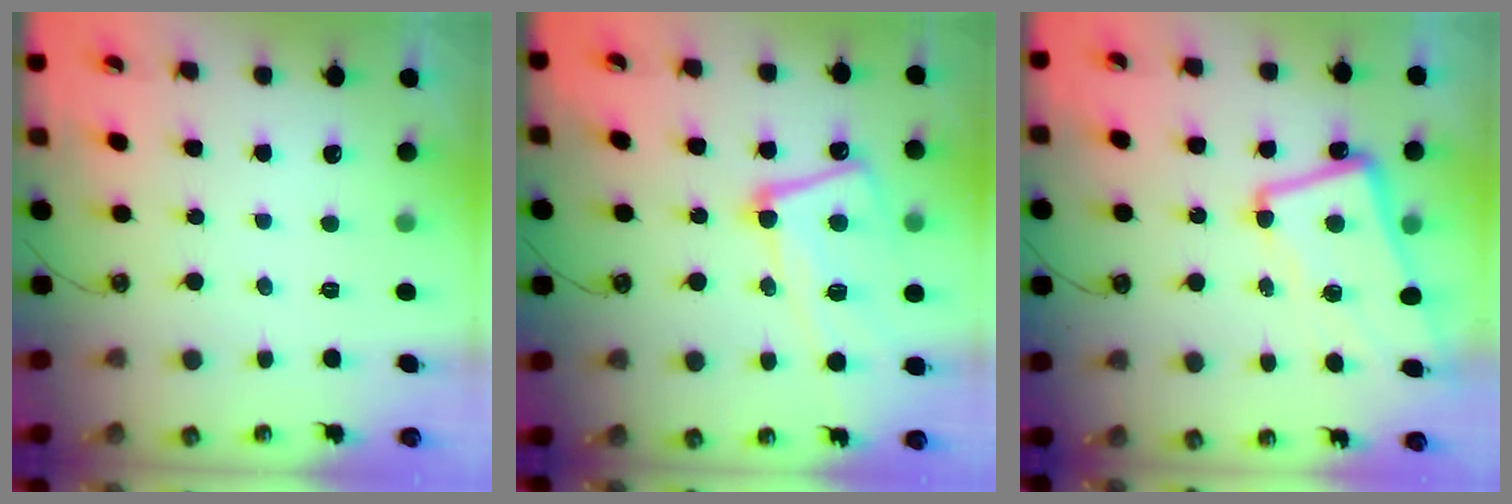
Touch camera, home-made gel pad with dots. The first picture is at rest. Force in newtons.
{"total": 13.1, "press": 13.0, "slide": 1.1}
{"total": 5.4, "press": 5.1, "slide": 1.7}